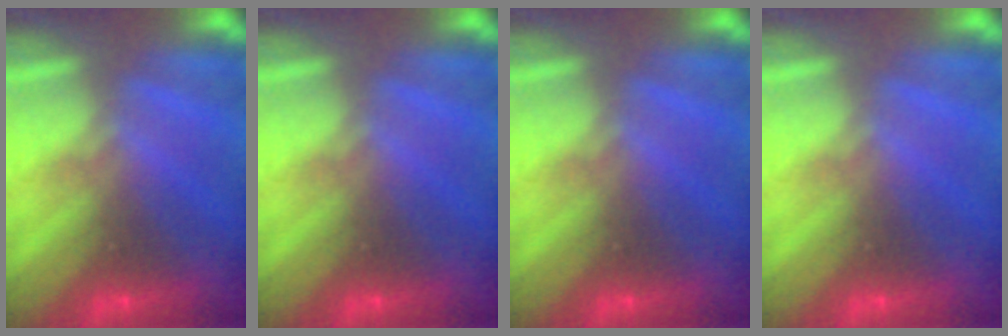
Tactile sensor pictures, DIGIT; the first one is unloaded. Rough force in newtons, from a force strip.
{"total": 0.0}
{"total": 0.0}
{"total": 0.0}